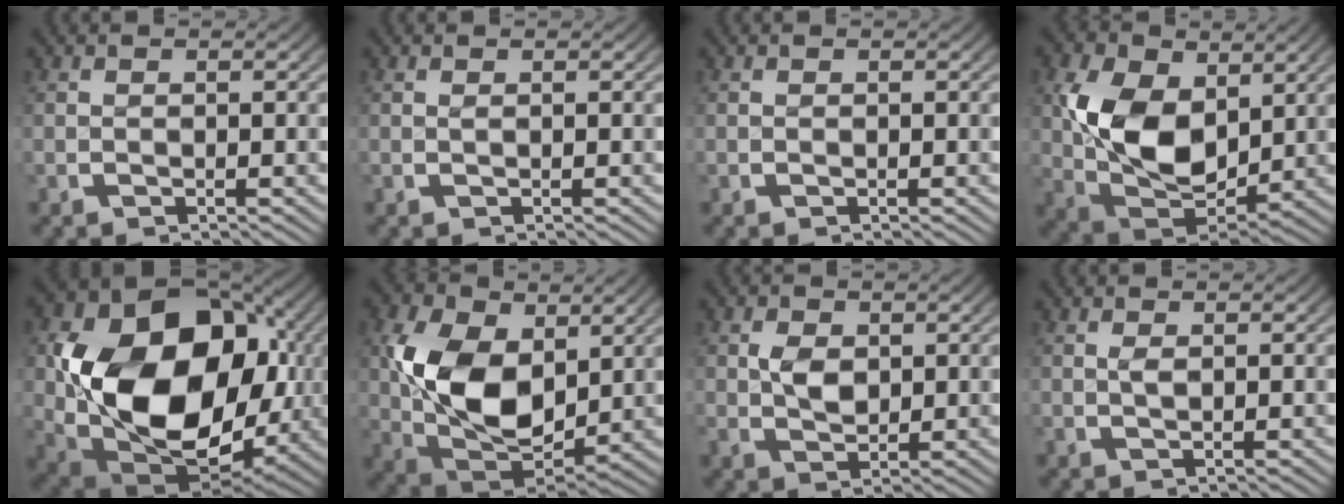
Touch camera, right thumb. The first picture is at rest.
{"total": 0.0}
{"total": 0.0}
{"total": 10.2, "force": [0.8, 7.0, 7.3], "torque": [-0.175, -0.052, 0.028]}
{"total": 24.0, "force": [-0.8, 16.4, 17.5], "torque": [-0.359, -0.080, 0.015]}
{"total": 11.3, "force": [0.6, 7.8, 8.2], "torque": [-0.195, -0.058, 0.028]}
{"total": 2.4, "force": [0.6, 1.9, 1.3], "torque": [-0.037, -0.016, 0.022]}
{"total": 0.7, "force": [0.3, 0.3, 0.5], "torque": [-0.014, -0.006, 0.009]}